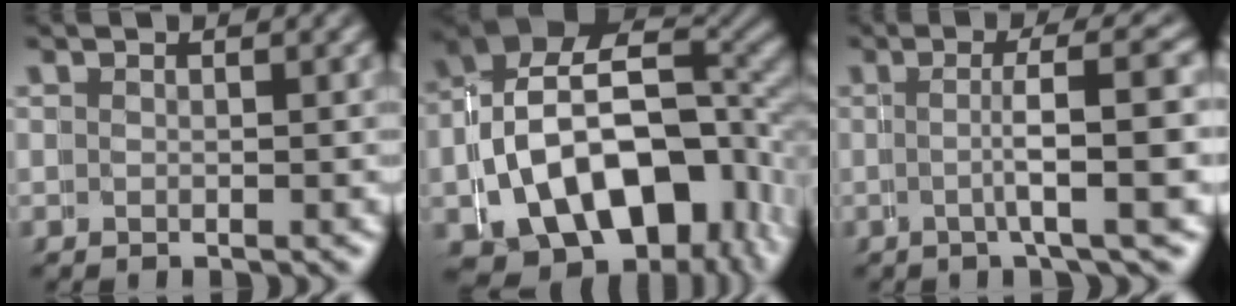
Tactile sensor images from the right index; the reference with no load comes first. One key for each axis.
{"total": 15.9, "fx": -2.8, "fy": 11.0, "fz": 11.1, "tx": -0.228, "ty": -0.061, "tz": -0.028}
{"total": 4.3, "fx": -0.5, "fy": -1.3, "fz": 4.1, "tx": -0.053, "ty": 0.007, "tz": -0.006}